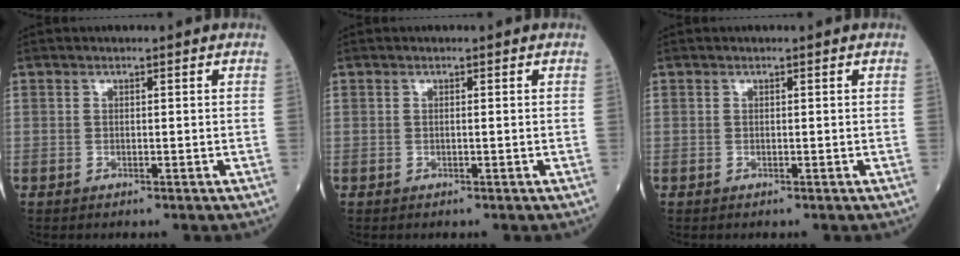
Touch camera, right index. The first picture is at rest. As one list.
[{"total": 0.0}, {"total": 0.0}]